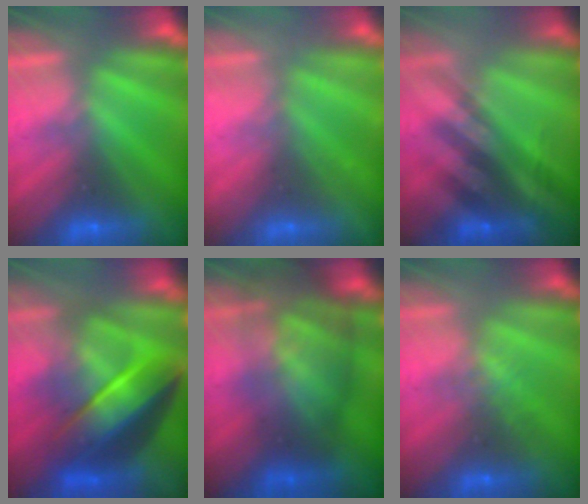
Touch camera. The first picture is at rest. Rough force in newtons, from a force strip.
{"total": 2.3}
{"total": 2.7}
{"total": 7.1}
{"total": 9.0}
{"total": 1.9}